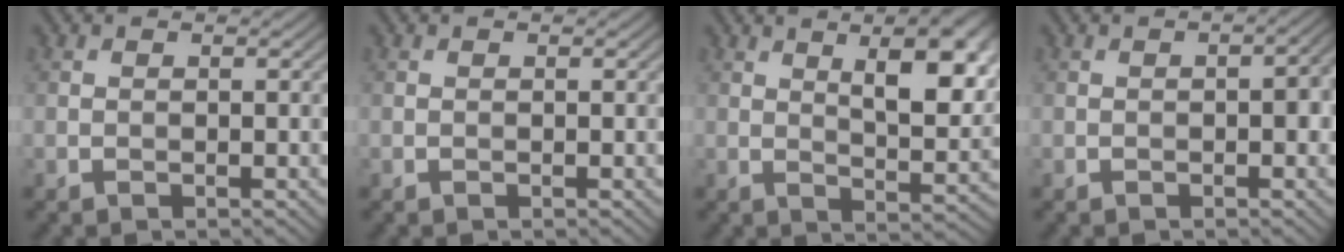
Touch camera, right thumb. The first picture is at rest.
{"total": 0.0}
{"total": 10.3, "force": [3.8, 3.9, 8.8], "torque": [-0.126, 0.004, 0.050]}
{"total": 2.5, "force": [-0.4, 1.0, 2.3], "torque": [-0.030, 0.005, -0.006]}